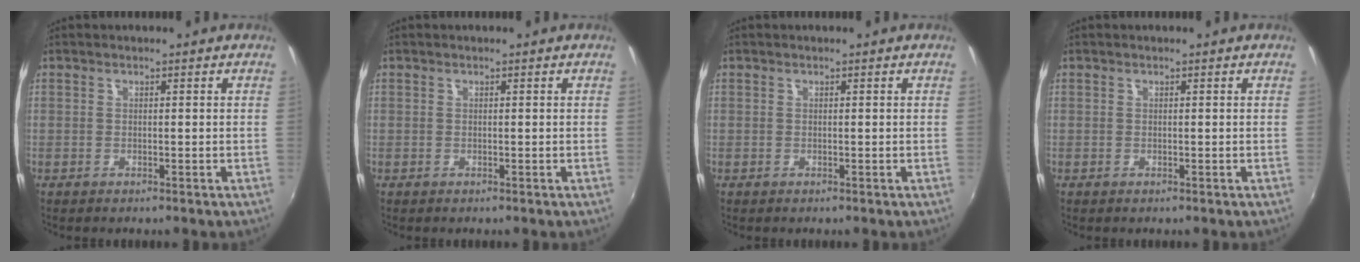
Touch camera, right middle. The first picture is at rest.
{"total": 0.0}
{"total": 0.0}
{"total": 0.0}